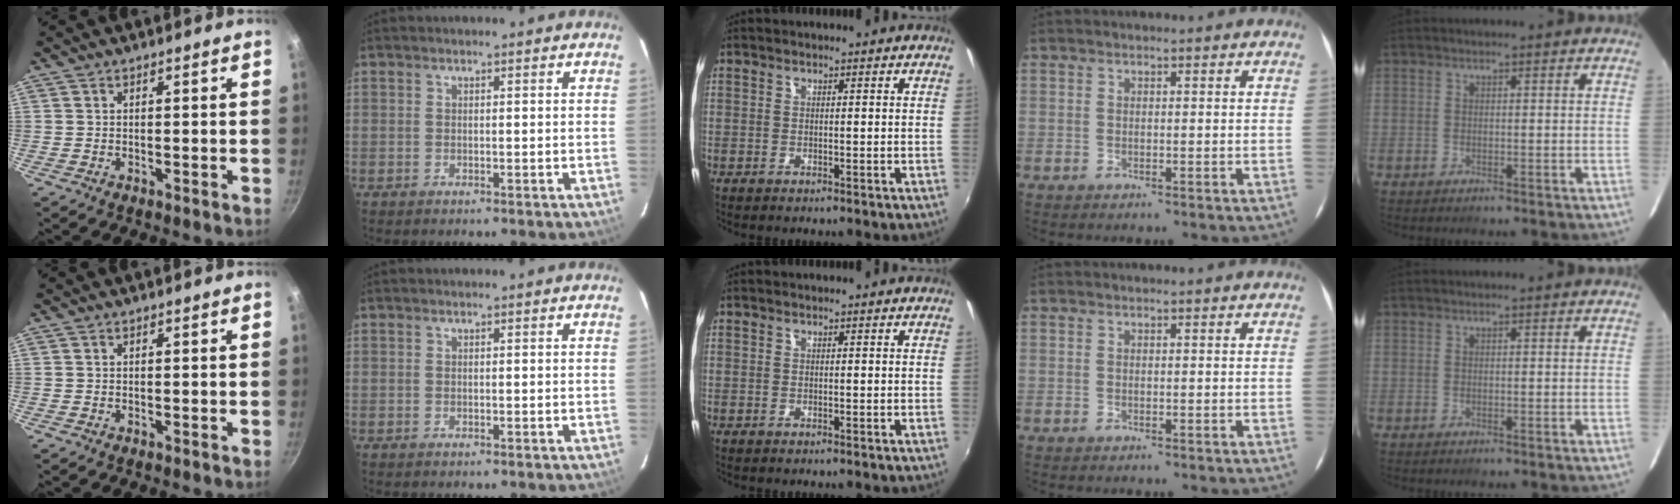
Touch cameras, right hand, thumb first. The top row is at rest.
{}